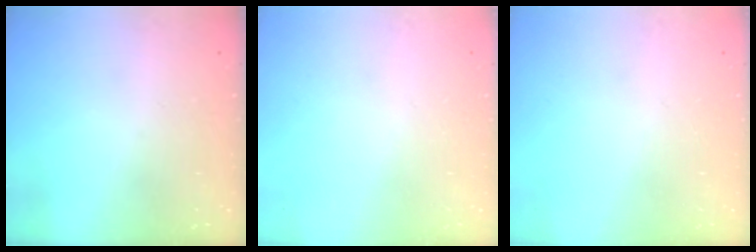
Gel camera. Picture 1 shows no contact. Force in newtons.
{"total": 0.0}
{"total": 0.0}